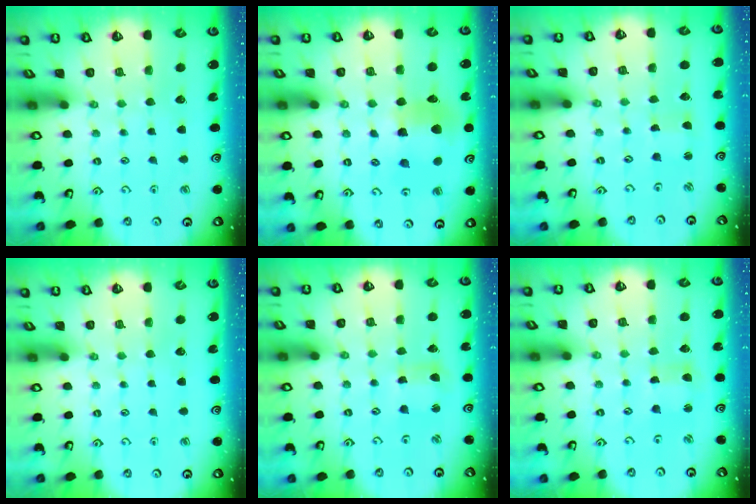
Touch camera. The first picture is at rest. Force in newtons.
{"total": 11.2, "press": 11.1, "slide": 0.7}
{"total": 1.3, "press": 1.3, "slide": 0.0}
{"total": 0.0}
{"total": 3.1, "press": 3.1, "slide": 0.2}
{"total": 2.2, "press": 2.2, "slide": 0.3}